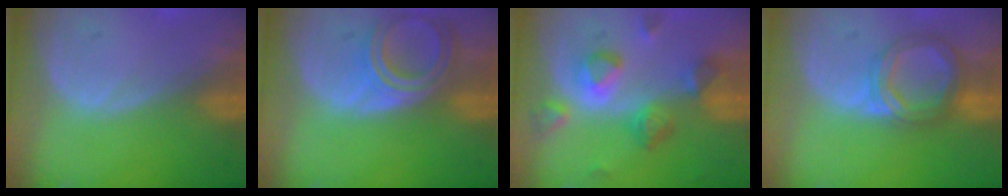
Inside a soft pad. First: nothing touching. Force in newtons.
{"total": 6.5, "press": 5.9, "slide": 2.8}
{"total": 7.8, "press": 7.5, "slide": 2.0}
{"total": 5.7, "press": 5.7, "slide": 0.3}